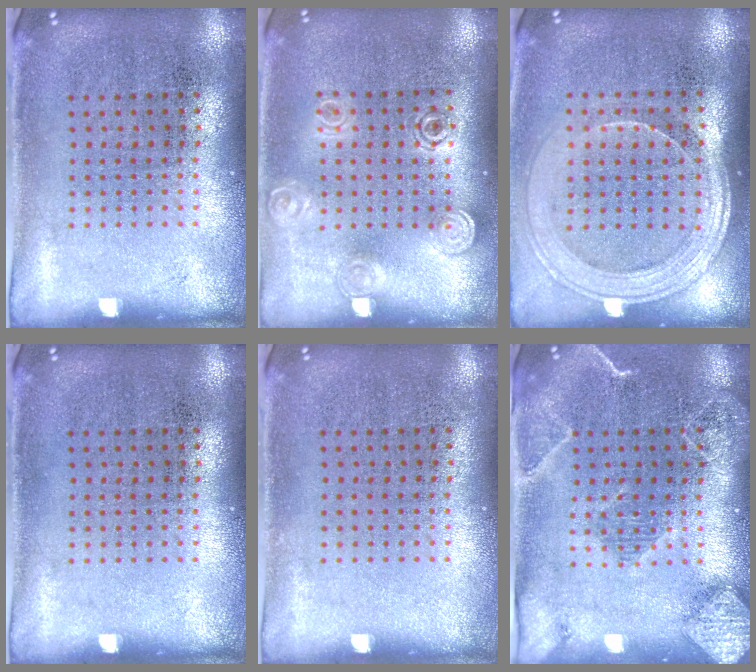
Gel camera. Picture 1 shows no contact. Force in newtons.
{"total": 1.4, "press": 1.2, "slide": 0.7}
{"total": 1.9, "press": 1.7, "slide": 0.8}
{"total": 0.0}
{"total": 0.0}
{"total": 2.2, "press": 2.1, "slide": 0.8}